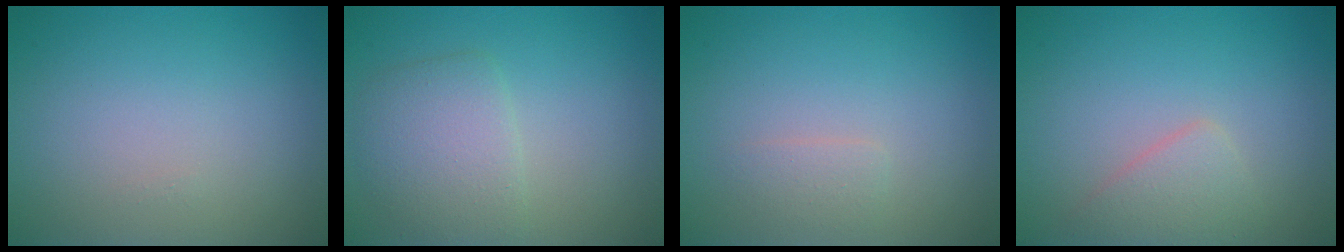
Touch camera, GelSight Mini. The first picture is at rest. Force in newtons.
{"total": 3.7, "press": 3.6, "slide": 0.1}
{"total": 1.0, "press": 1.0, "slide": 0.0}
{"total": 2.2, "press": 2.1, "slide": 0.2}